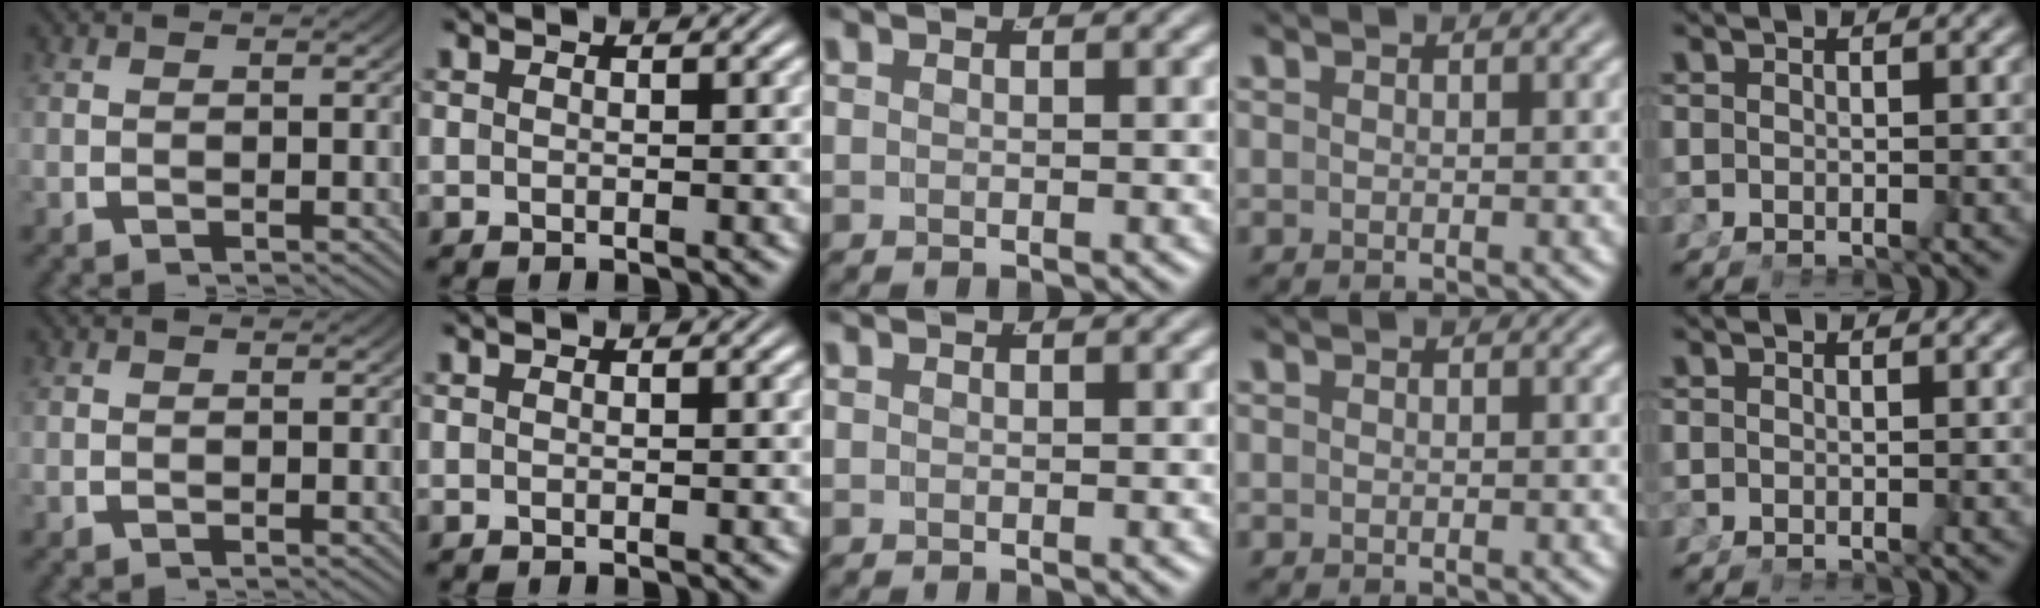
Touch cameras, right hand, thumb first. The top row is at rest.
{}